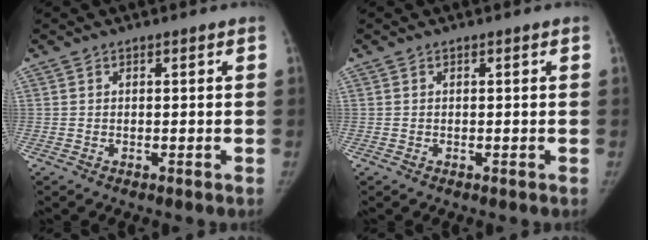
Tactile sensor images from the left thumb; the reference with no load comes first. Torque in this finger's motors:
{"motor_torque": [-0.14, 0.07, -0.12, 0.13, 0.08]}